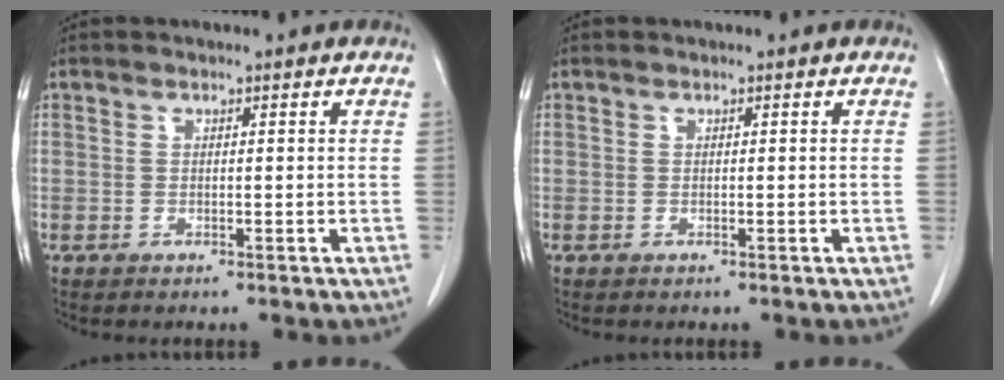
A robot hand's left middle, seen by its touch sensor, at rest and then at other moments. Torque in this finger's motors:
{"motor_torque": [-0.01, 0.01, -0.01, 0.00]}